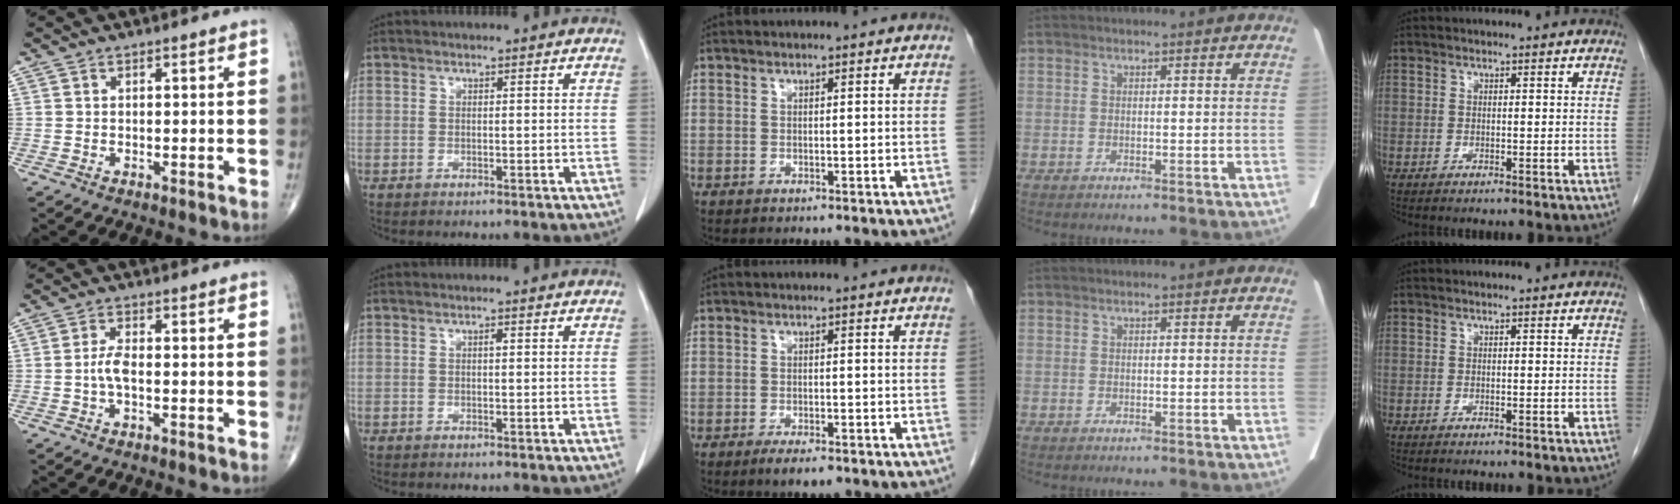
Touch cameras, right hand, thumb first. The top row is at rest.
{"thumb": {"total": 3.1, "force": [-0.6, 1.1, 2.8], "torque": [-0.061, 0.007, -0.014]}, "index": {"total": 0.6, "force": [0.1, 0.2, 0.5], "torque": [-0.010, 0.001, 0.001]}, "middle": {"total": 3.4, "force": [-2.2, 0.9, 2.4], "torque": [-0.040, -0.003, -0.033]}}